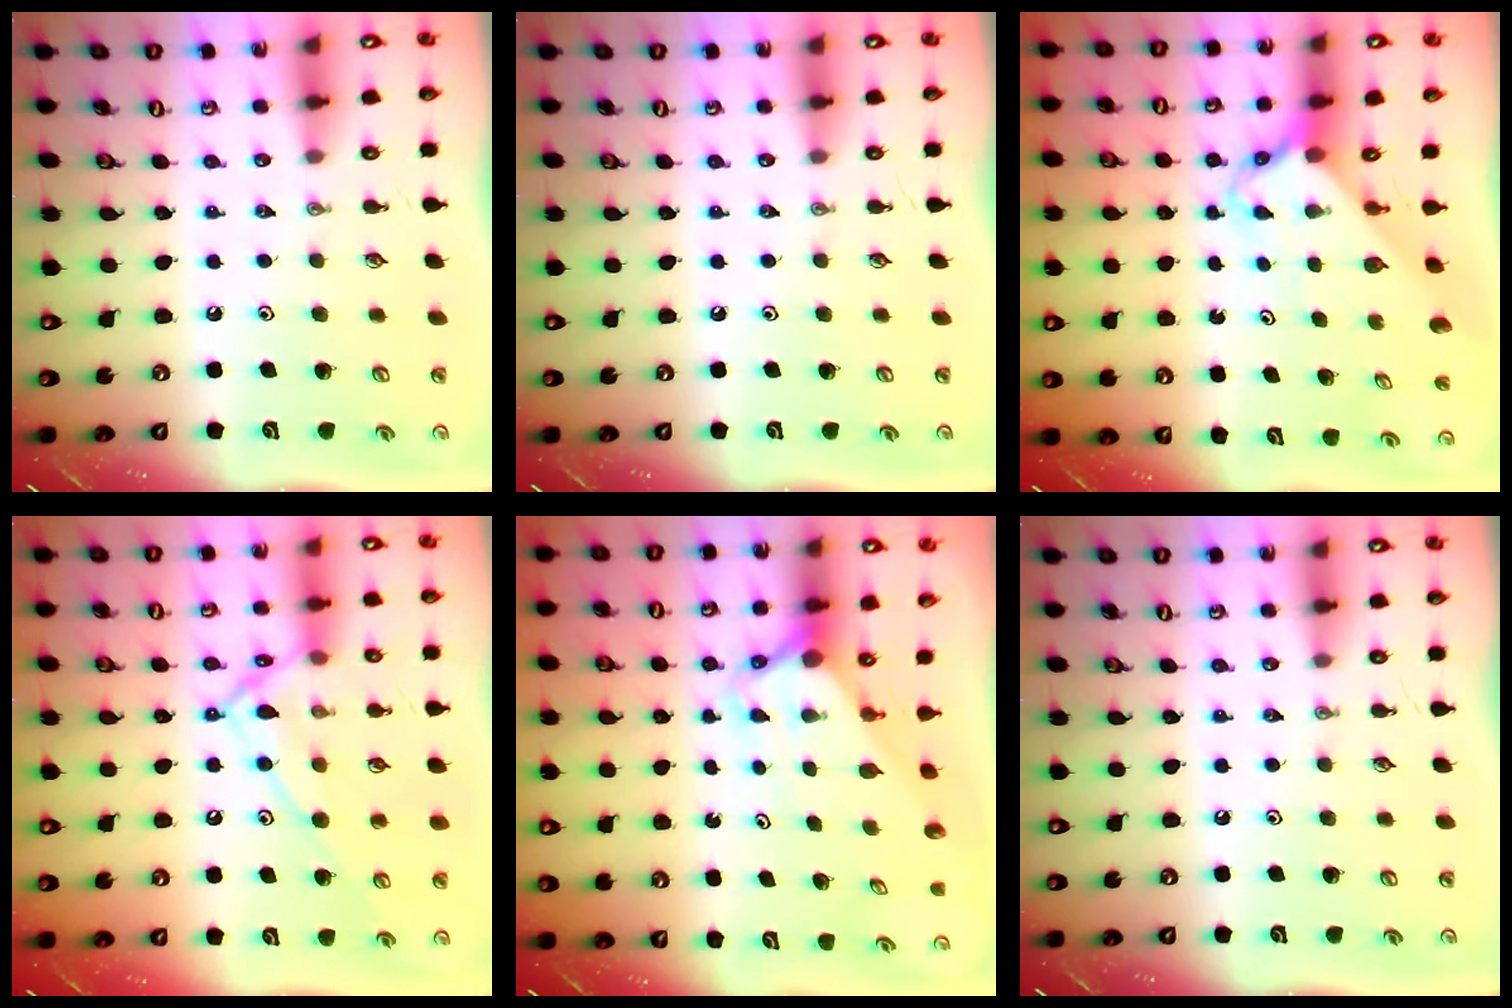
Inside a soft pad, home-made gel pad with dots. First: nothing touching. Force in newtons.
{"total": 0.0}
{"total": 2.4, "press": 2.4, "slide": 0.2}
{"total": 14.3, "press": 14.2, "slide": 0.9}
{"total": 3.1, "press": 3.1, "slide": 0.3}
{"total": 0.0}